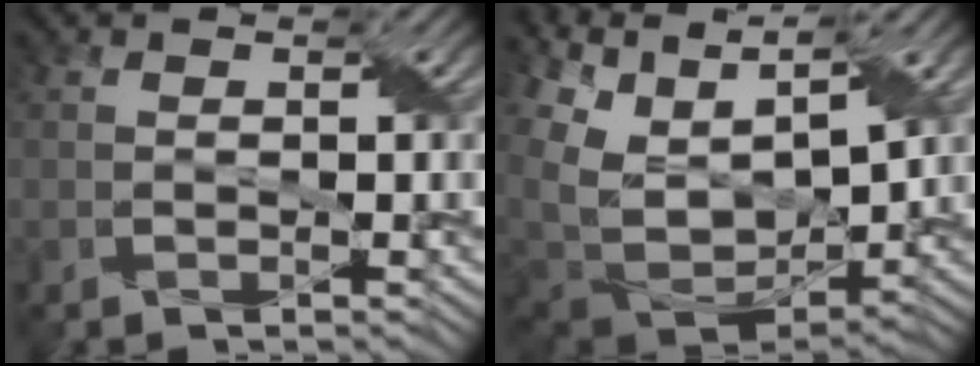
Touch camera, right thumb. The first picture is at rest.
{"total": 12.6, "force": [4.5, 7.9, 8.8], "torque": [-0.213, 0.006, 0.112]}